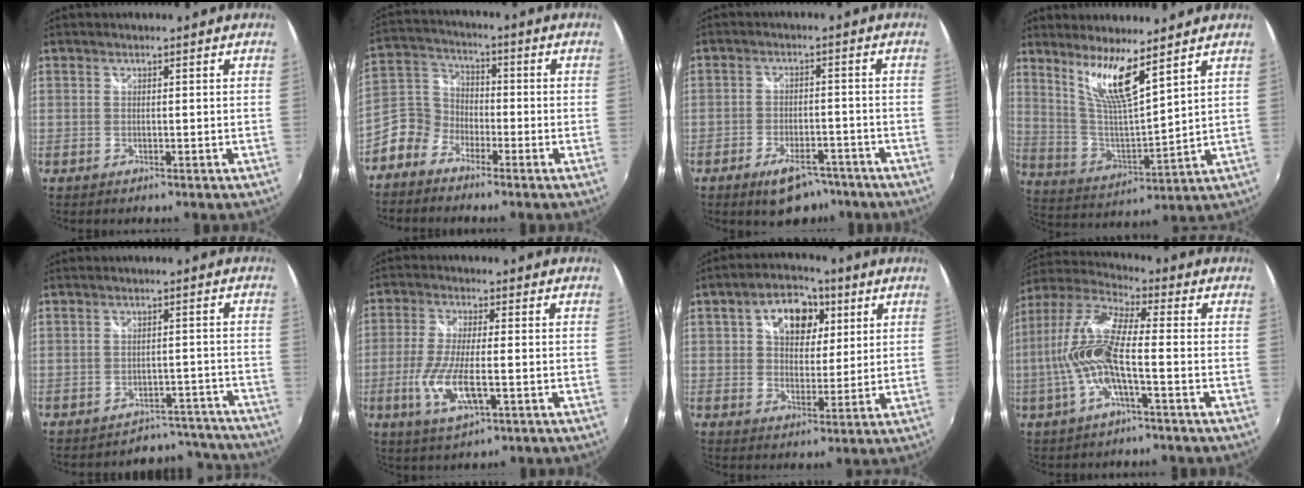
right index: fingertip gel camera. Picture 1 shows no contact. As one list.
[{"total": 7.4, "force": [-4.9, 5.2, 1.6], "torque": [-0.038, 0.028, -0.117]}, {"total": 8.6, "force": [-6.2, 4.1, 4.3], "torque": [-0.092, 0.004, -0.088]}, {"total": 10.7, "force": [7.5, 0.8, 7.6], "torque": [-0.135, -0.010, 0.153]}, {"total": 9.2, "force": [-8.5, 3.5, -0.7], "torque": [0.025, 0.045, -0.099]}, {"total": 10.3, "force": [-3.0, 2.8, 9.4], "torque": [-0.196, -0.016, -0.057]}, {"total": 11.5, "force": [4.1, 7.8, 7.4], "torque": [-0.131, 0.030, 0.068]}, {"total": 13.3, "force": [-2.3, 2.4, 12.9], "torque": [-0.257, 0.000, -0.047]}]